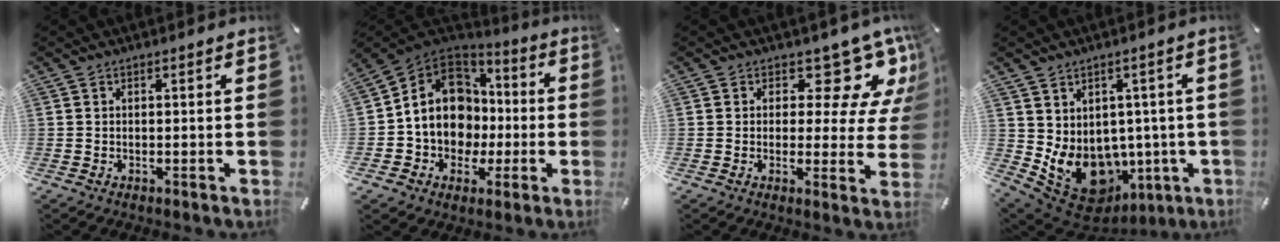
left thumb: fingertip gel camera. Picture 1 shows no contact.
{"total": 14.5, "force": [-0.1, 12.9, 6.7], "torque": [-0.137, 0.008, 0.010]}
{"total": 12.2, "force": [7.7, 5.7, 7.5], "torque": [-0.087, -0.065, 0.130]}
{"total": 11.6, "force": [-2.6, 9.8, 5.6], "torque": [-0.085, -0.018, -0.030]}